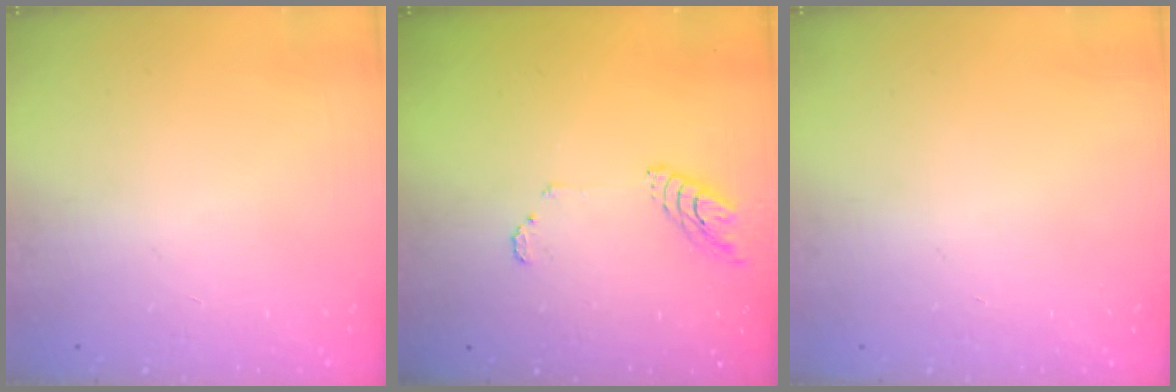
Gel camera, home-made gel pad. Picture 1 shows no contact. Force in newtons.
{"total": 6.3, "press": 6.3, "slide": 0.4}
{"total": 0.0}